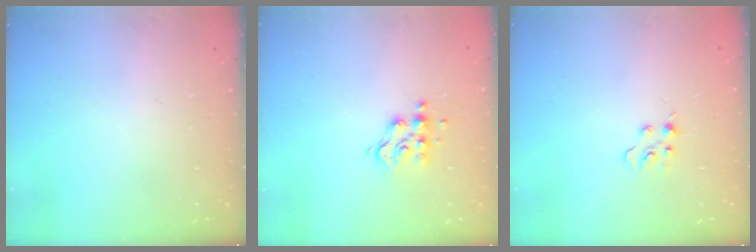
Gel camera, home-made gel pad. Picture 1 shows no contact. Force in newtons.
{"total": 8.5, "press": 8.5, "slide": 0.5}
{"total": 4.5, "press": 4.5, "slide": 0.6}